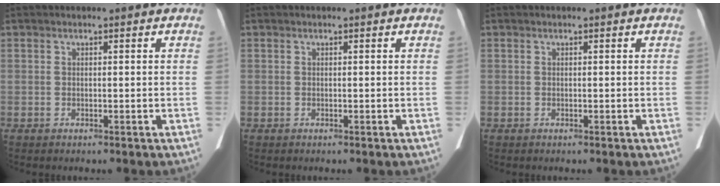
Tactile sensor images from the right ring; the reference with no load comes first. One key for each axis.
{"total": 0.0}
{"total": 0.0}